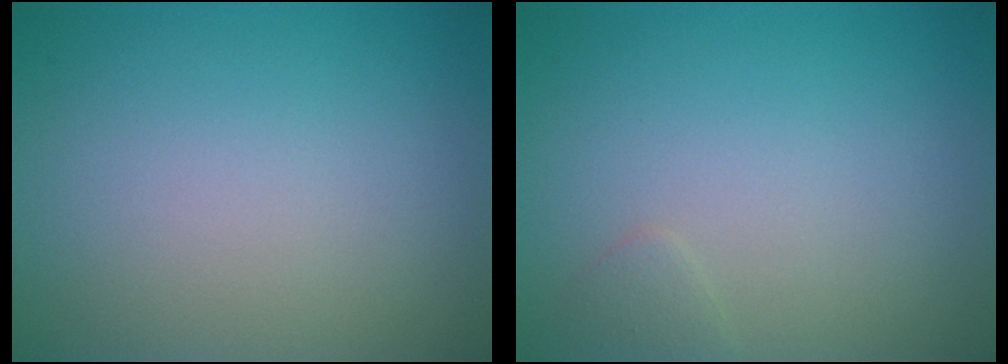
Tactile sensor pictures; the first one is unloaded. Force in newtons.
{"total": 0.8, "press": 0.8, "slide": 0.0}